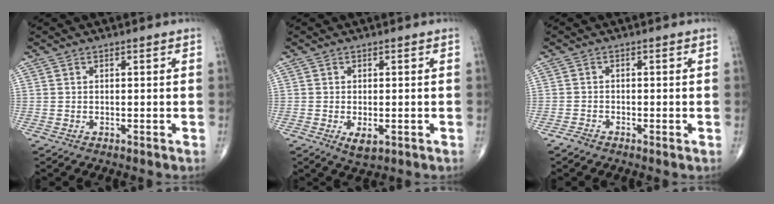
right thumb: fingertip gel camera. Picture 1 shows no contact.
{"total": 3.1, "force": [-1.0, 1.5, 2.6], "torque": [-0.042, -0.007, -0.012]}
{"total": 1.4, "force": [-1.1, 0.4, 0.7], "torque": [-0.014, -0.003, -0.026]}